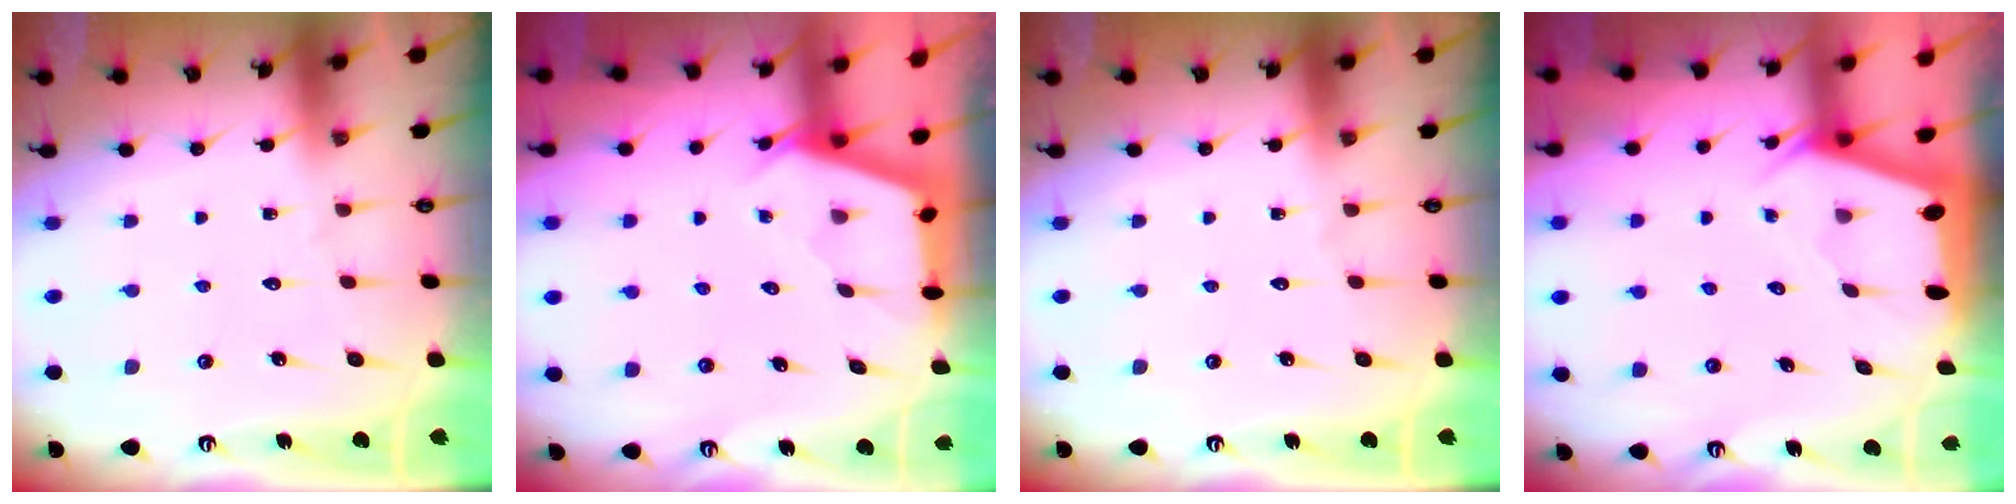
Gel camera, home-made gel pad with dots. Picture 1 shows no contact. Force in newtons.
{"total": 2.5, "press": 2.5, "slide": 0.3}
{"total": 0.0}
{"total": 2.0, "press": 1.9, "slide": 0.3}